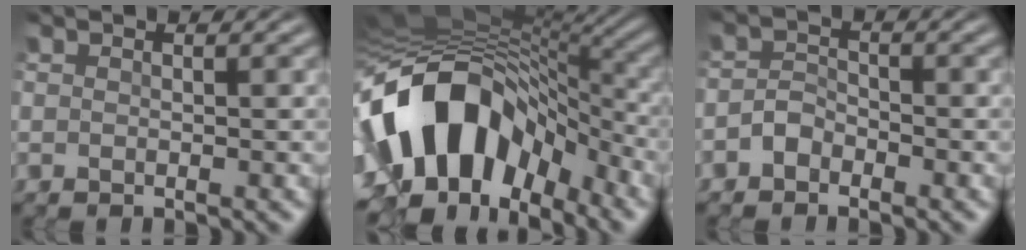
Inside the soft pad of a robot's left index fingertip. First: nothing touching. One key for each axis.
{"total": 15.8, "fx": -3.3, "fy": 10.5, "fz": 11.4, "tx": -0.223, "ty": -0.003, "tz": -0.047}
{"total": 1.5, "fx": -1.1, "fy": 0.8, "fz": 0.6, "tx": -0.015, "ty": 0.013, "tz": -0.024}